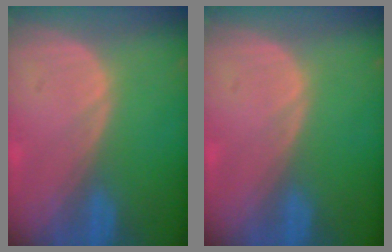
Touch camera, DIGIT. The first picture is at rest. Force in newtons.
{"total": 0.0}